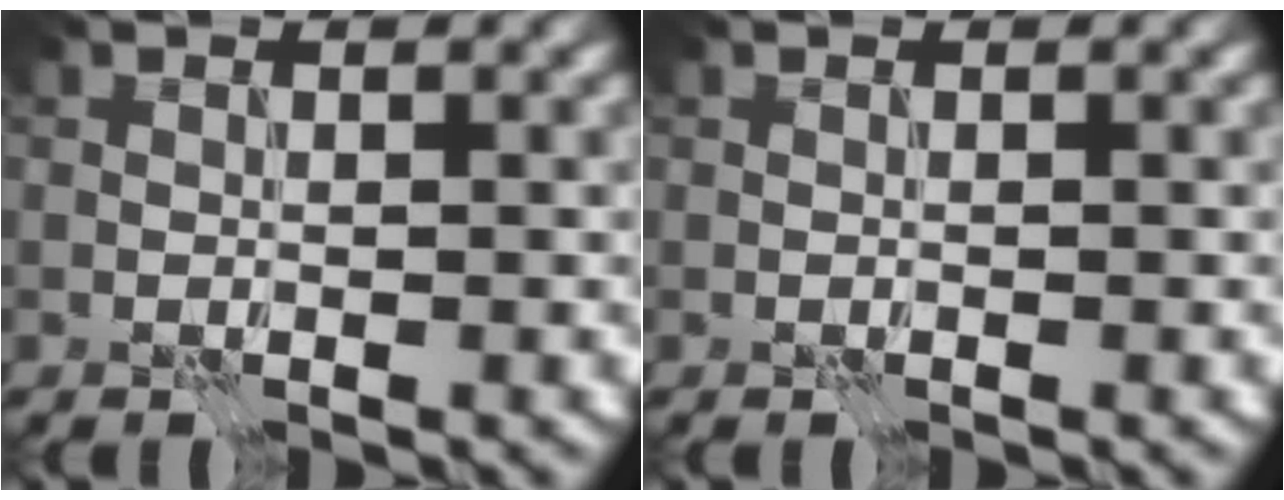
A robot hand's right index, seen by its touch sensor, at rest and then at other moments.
{"total": 0.0}